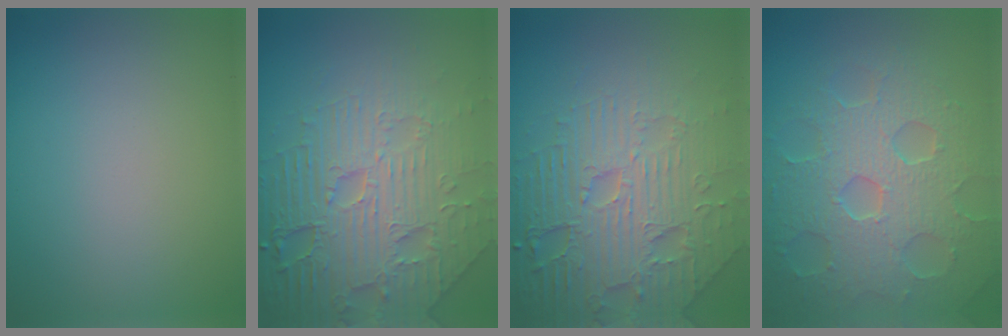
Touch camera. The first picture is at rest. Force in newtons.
{"total": 8.7, "press": 6.2, "slide": 6.1}
{"total": 8.5, "press": 6.0, "slide": 6.0}
{"total": 8.1, "press": 5.8, "slide": 5.8}